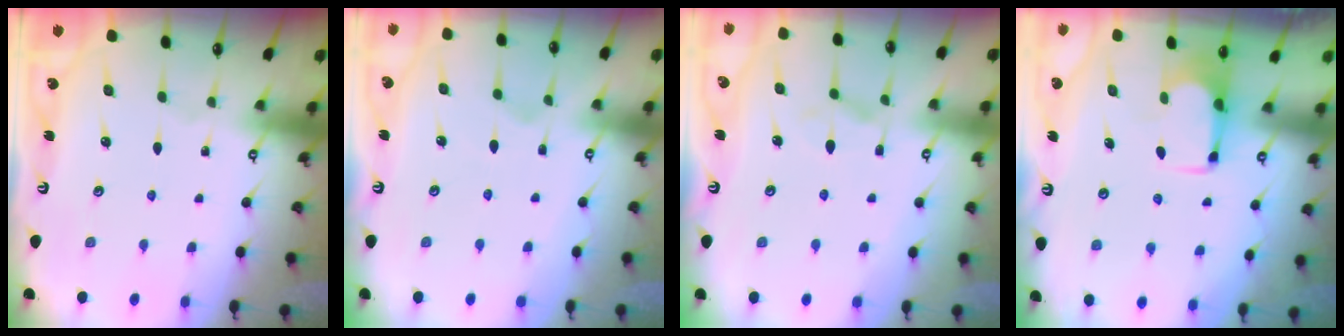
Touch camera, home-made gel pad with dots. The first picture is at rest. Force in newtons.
{"total": 2.2, "press": 1.9, "slide": 1.1}
{"total": 1.4, "press": 0.3, "slide": 1.3}
{"total": 1.8, "press": 1.5, "slide": 0.9}